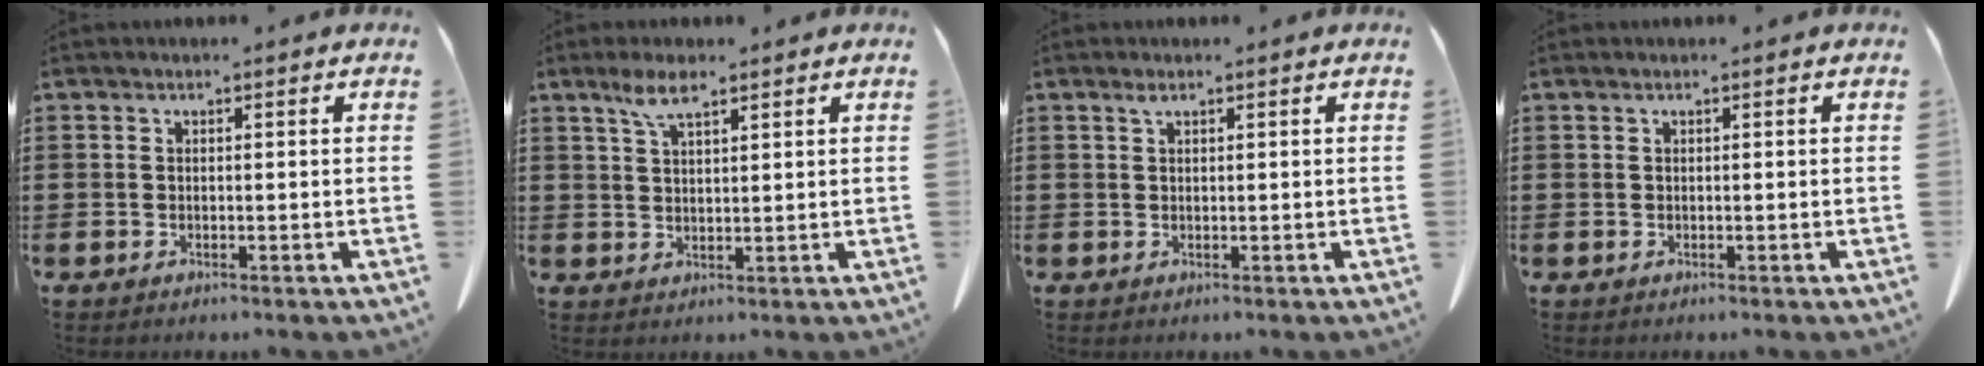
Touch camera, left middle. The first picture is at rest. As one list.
[{"total": 4.5, "force": [2.8, 1.4, 3.2], "torque": [-0.070, 0.003, 0.052]}, {"total": 0.7, "force": [0.5, 0.3, 0.4], "torque": [-0.011, -0.001, 0.010]}, {"total": 0.0}]